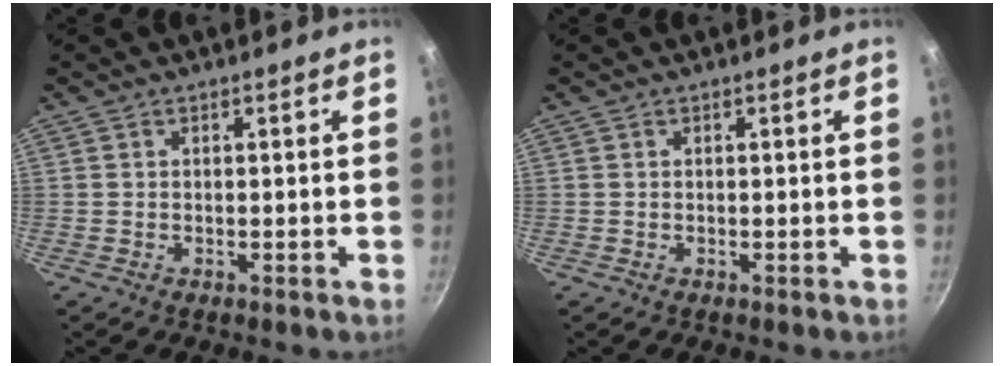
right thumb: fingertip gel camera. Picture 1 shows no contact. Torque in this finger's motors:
{"motor_torque": [-0.18, 0.11, -0.21, -0.07, 0.00]}